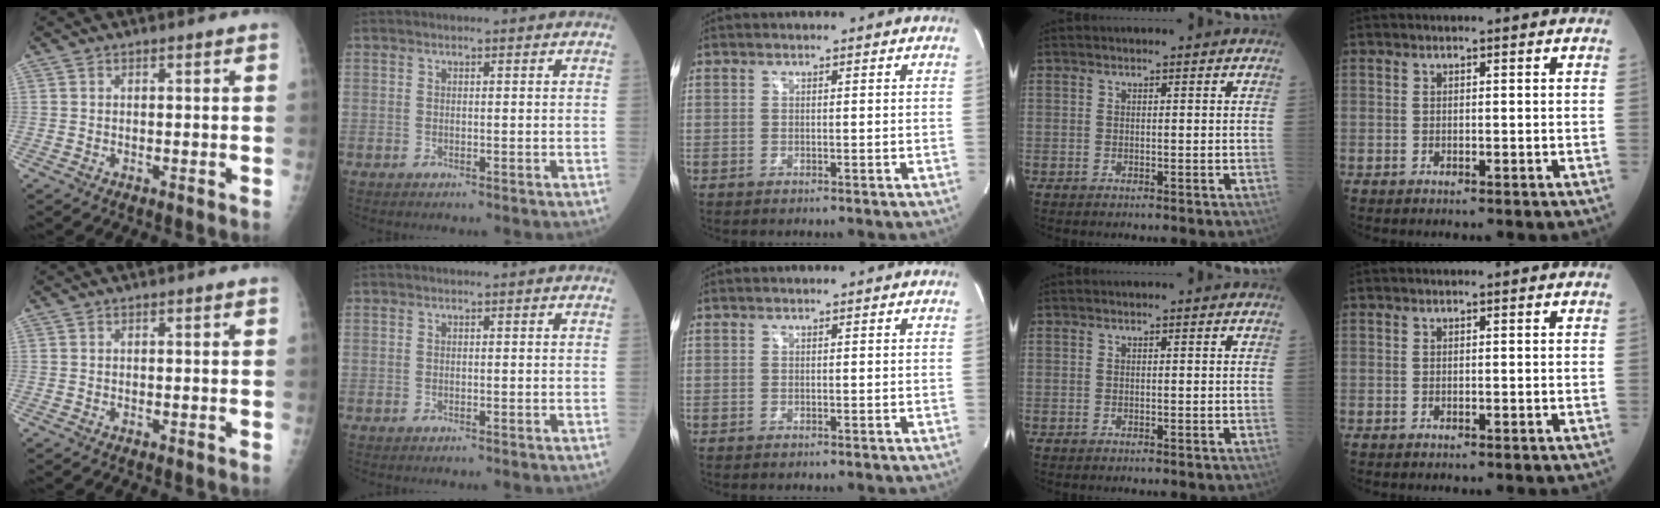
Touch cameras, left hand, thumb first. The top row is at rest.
{}